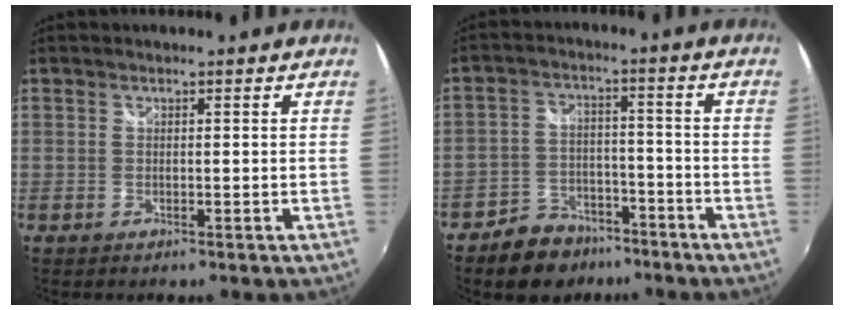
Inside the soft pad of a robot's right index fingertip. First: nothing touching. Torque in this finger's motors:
{"motor_torque": [0.46, -0.47, 0.13, 0.01]}